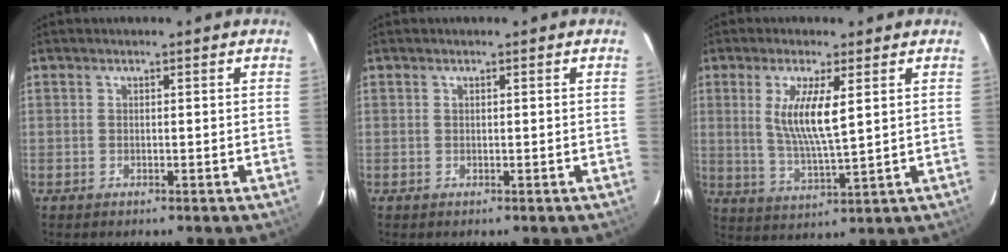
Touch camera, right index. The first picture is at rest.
{"total": 0.0}
{"total": 8.5, "force": [2.4, 1.2, 8.0], "torque": [-0.157, -0.012, 0.049]}